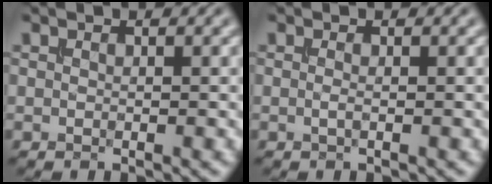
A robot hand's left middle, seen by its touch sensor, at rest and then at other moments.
{"total": 0.5, "force": [-0.2, 0.0, 0.5], "torque": [-0.017, -0.001, -0.005]}